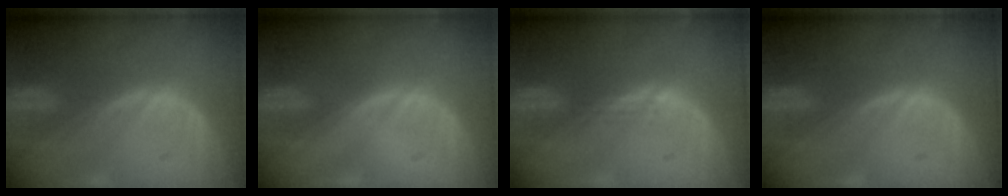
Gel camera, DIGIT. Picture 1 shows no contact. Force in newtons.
{"total": 0.0}
{"total": 1.5, "press": 1.0, "slide": 1.0}
{"total": 0.0}